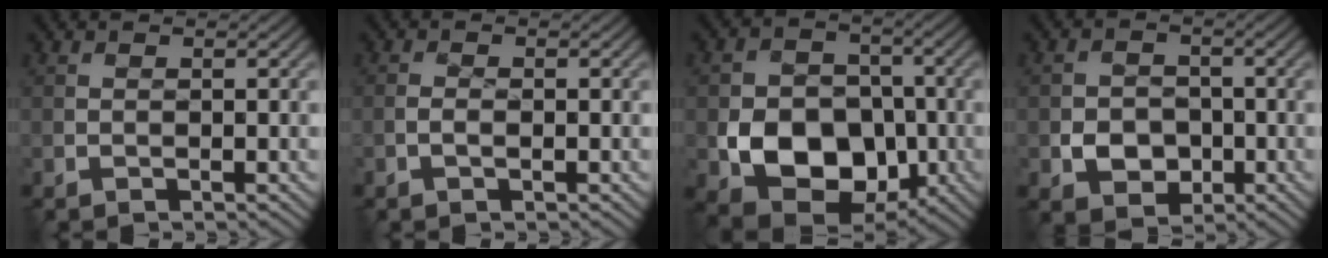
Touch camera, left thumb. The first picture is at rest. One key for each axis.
{"total": 1.3, "fx": -0.4, "fy": 0.5, "fz": 1.1, "tx": -0.023, "ty": 0.004, "tz": -0.010}
{"total": 11.2, "fx": -3.1, "fy": 8.2, "fz": 6.9, "tx": -0.133, "ty": -0.019, "tz": -0.061}
{"total": 4.4, "fx": -1.4, "fy": 3.5, "fz": 2.2, "tx": -0.041, "ty": -0.003, "tz": -0.027}